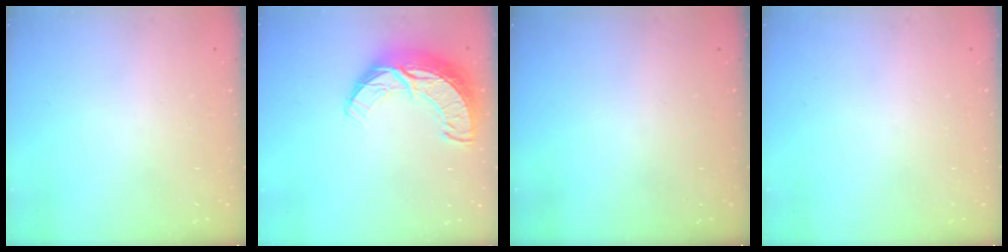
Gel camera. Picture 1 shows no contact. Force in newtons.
{"total": 12.5, "press": 12.4, "slide": 0.8}
{"total": 0.0}
{"total": 0.0}